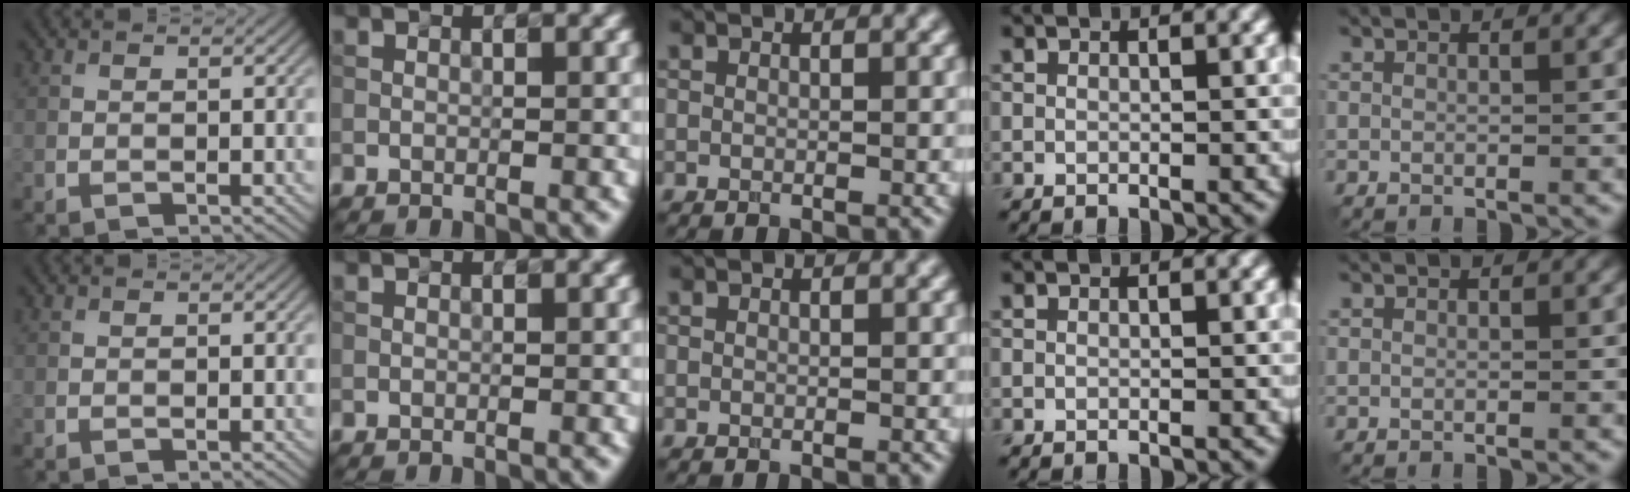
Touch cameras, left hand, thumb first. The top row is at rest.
{}